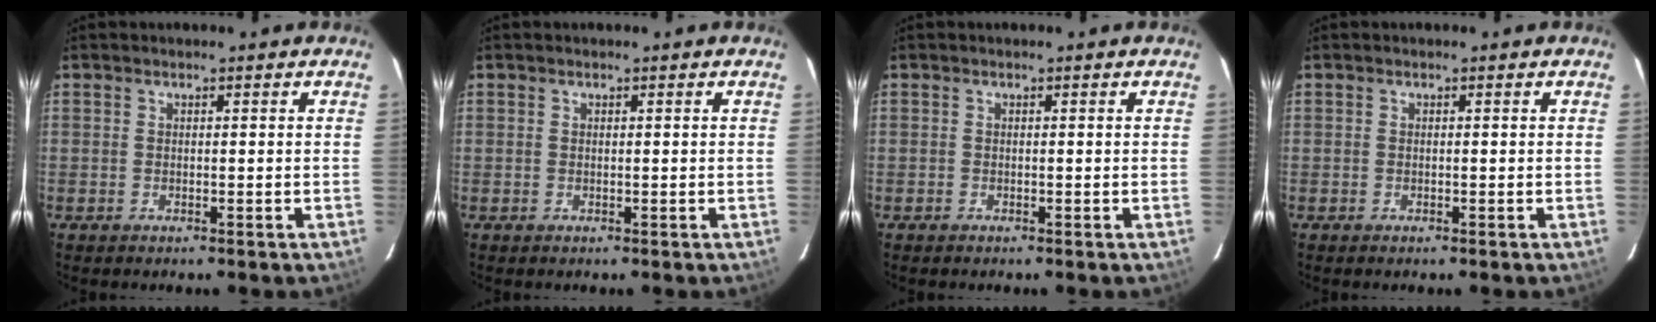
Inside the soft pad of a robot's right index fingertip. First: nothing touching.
{"total": 0.0}
{"total": 0.0}
{"total": 0.0}